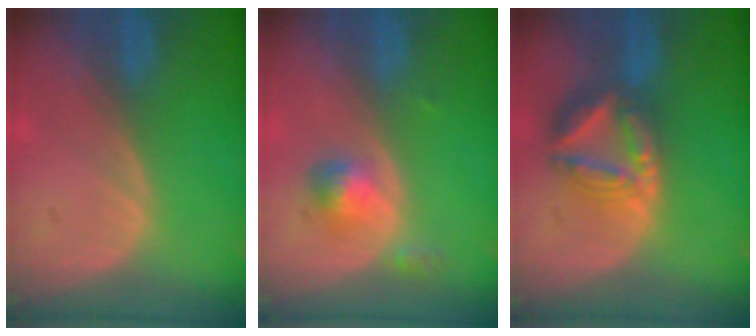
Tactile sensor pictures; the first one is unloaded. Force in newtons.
{"total": 3.3, "press": 3.3, "slide": 0.2}
{"total": 8.2, "press": 7.1, "slide": 4.0}